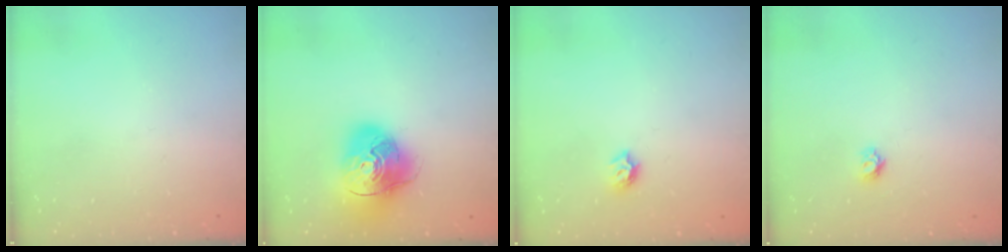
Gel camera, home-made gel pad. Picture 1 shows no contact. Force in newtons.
{"total": 13.7, "press": 13.6, "slide": 1.7}
{"total": 5.7, "press": 5.6, "slide": 0.8}
{"total": 3.7, "press": 3.7, "slide": 0.2}